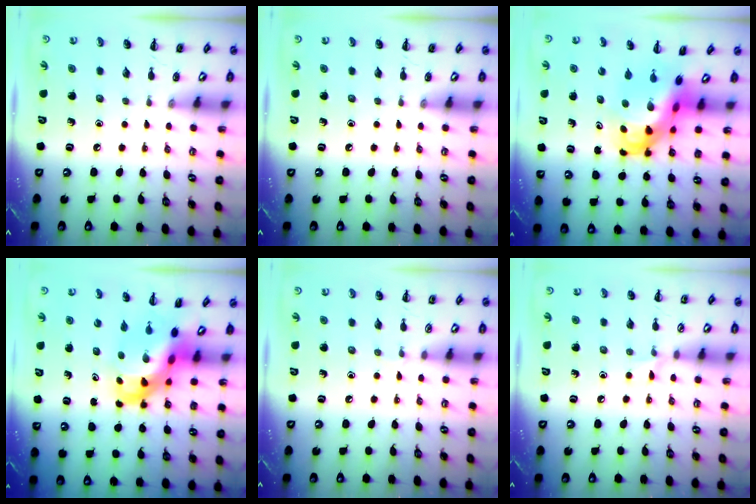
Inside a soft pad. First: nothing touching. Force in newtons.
{"total": 0.0}
{"total": 7.8, "press": 7.4, "slide": 2.4}
{"total": 7.8, "press": 7.5, "slide": 2.1}
{"total": 2.9, "press": 2.8, "slide": 1.0}
{"total": 4.6, "press": 4.2, "slide": 1.8}